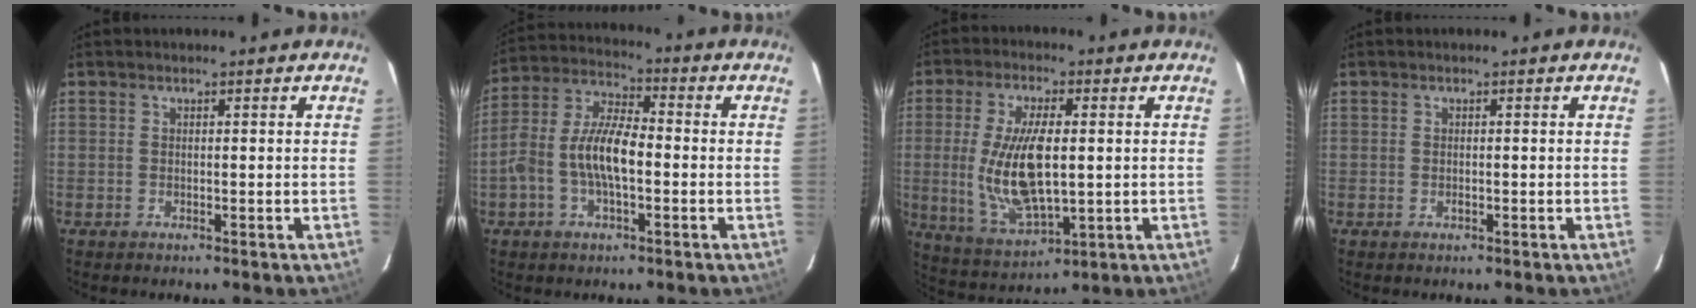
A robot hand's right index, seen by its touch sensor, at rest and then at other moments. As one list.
[{"total": 9.8, "force": [-2.1, 4.1, 8.7], "torque": [-0.183, 0.015, -0.043]}, {"total": 14.7, "force": [0.2, 6.0, 13.5], "torque": [-0.268, -0.014, 0.014]}, {"total": 0.7, "force": [-0.3, 0.4, 0.4], "torque": [-0.008, 0.002, -0.006]}]